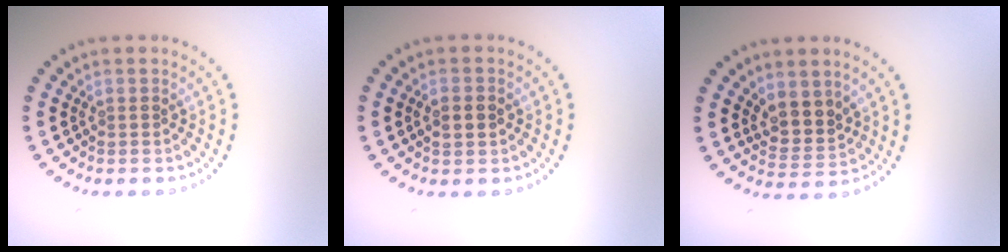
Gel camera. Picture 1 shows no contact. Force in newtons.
{"total": 2.3, "press": 2.2, "slide": 0.1}
{"total": 2.8, "press": 2.2, "slide": 1.7}